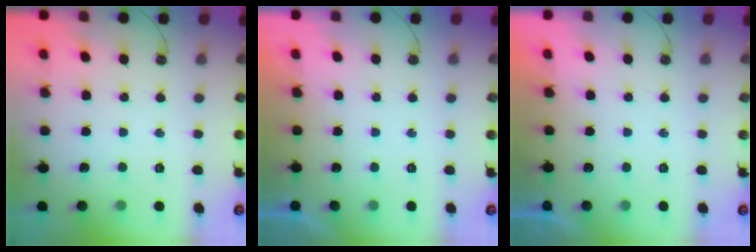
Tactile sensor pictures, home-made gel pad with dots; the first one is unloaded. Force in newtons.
{"total": 0.0}
{"total": 0.0}